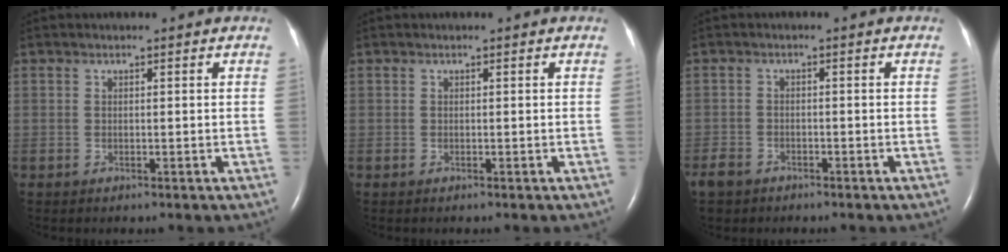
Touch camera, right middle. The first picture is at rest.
{"total": 0.0}
{"total": 3.6, "force": [-2.8, 2.1, 0.9], "torque": [-0.024, 0.000, -0.049]}